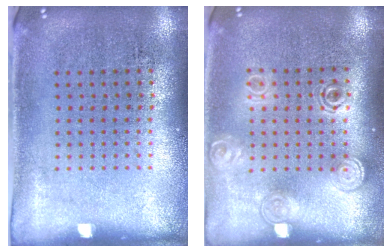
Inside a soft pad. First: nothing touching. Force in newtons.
{"total": 1.5, "press": 1.2, "slide": 0.9}